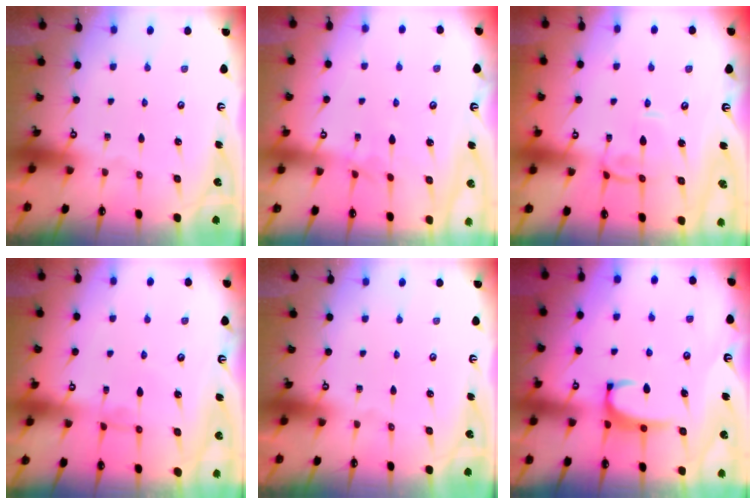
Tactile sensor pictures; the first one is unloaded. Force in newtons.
{"total": 1.4, "press": 1.3, "slide": 0.5}
{"total": 1.5, "press": 1.4, "slide": 0.5}
{"total": 1.0, "press": 0.7, "slide": 0.7}
{"total": 0.0}
{"total": 2.3, "press": 2.3, "slide": 0.6}